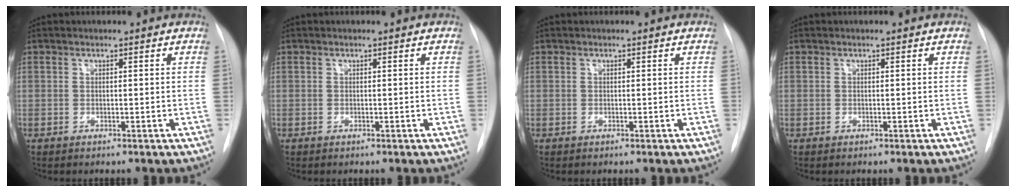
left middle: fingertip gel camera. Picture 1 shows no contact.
{"total": 0.0}
{"total": 0.0}
{"total": 0.0}